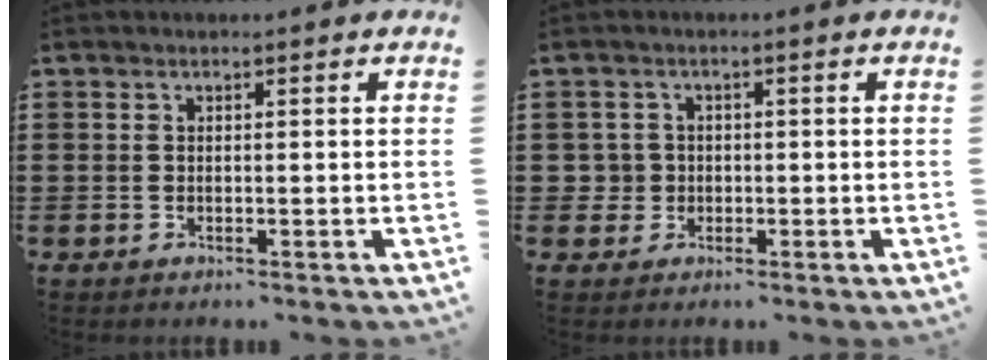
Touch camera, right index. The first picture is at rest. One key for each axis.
{"total": 2.6, "fx": -0.3, "fy": 2.6, "fz": 0.5, "tx": -0.029, "ty": 0.004, "tz": -0.012}